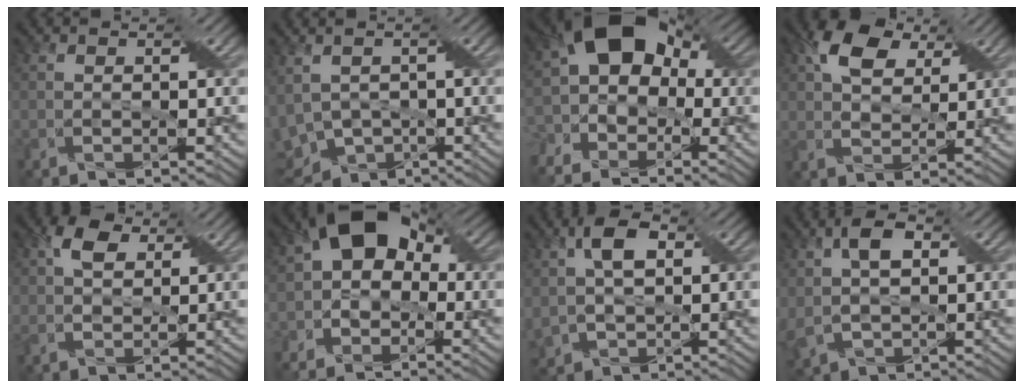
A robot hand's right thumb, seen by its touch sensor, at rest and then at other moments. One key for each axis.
{"total": 7.4, "fx": -2.7, "fy": 4.4, "fz": 5.3, "tx": -0.125, "ty": -0.014, "tz": -0.052}
{"total": 13.4, "fx": -1.7, "fy": 10.0, "fz": 8.7, "tx": -0.163, "ty": 0.003, "tz": -0.048}
{"total": 7.4, "fx": 3.8, "fy": 4.7, "fz": 4.2, "tx": -0.097, "ty": 0.006, "tz": 0.065}
{"total": 4.7, "fx": 2.2, "fy": 3.0, "fz": 2.8, "tx": -0.061, "ty": 0.003, "tz": 0.033}
{"total": 11.1, "fx": -0.2, "fy": 8.6, "fz": 7.1, "tx": -0.102, "ty": 0.018, "tz": -0.035}
{"total": 8.2, "fx": 1.8, "fy": 5.4, "fz": 5.9, "tx": -0.132, "ty": 0.004, "tz": 0.026}
{"total": 7.2, "fx": 1.6, "fy": 4.6, "fz": 5.3, "tx": -0.122, "ty": 0.003, "tz": 0.022}